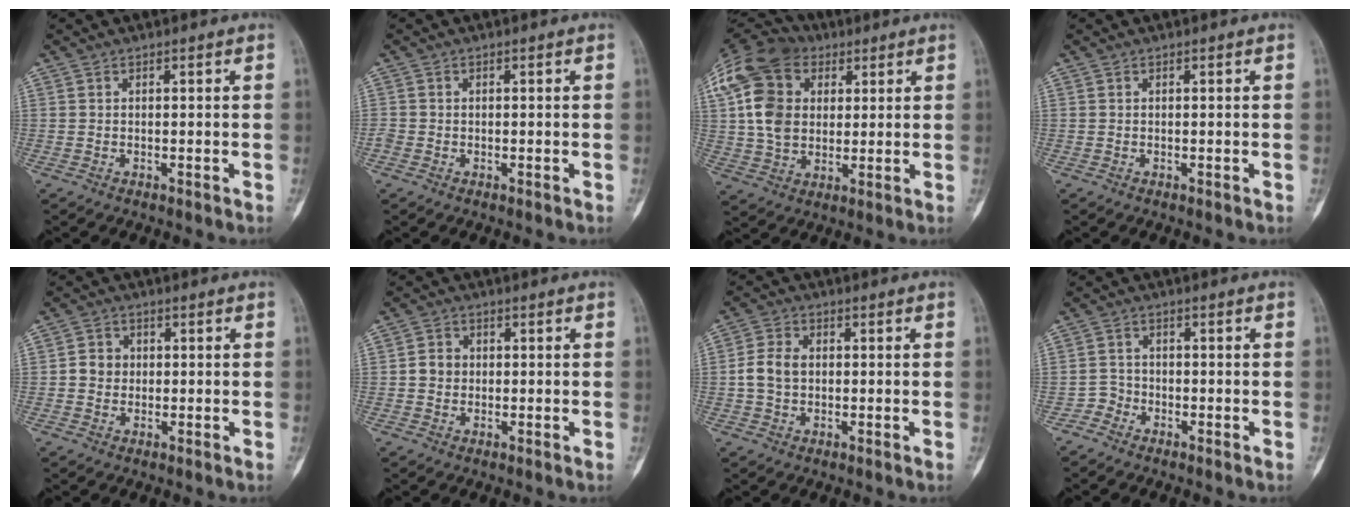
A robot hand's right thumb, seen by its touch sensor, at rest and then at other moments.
{"total": 1.1, "force": [-0.2, 1.0, 0.2], "torque": [0.001, 0.004, -0.005]}
{"total": 18.4, "force": [4.9, 13.9, 11.1], "torque": [-0.217, 0.016, 0.088]}
{"total": 0.0}
{"total": 3.6, "force": [0.1, 3.3, 1.3], "torque": [-0.002, 0.007, -0.003]}
{"total": 3.2, "force": [0.0, 3.0, 1.3], "torque": [-0.007, 0.007, -0.004]}
{"total": 5.5, "force": [0.0, 4.2, 3.5], "torque": [-0.064, 0.012, -0.004]}
{"total": 2.3, "force": [-1.6, 1.7, -0.3], "torque": [0.015, 0.008, -0.038]}